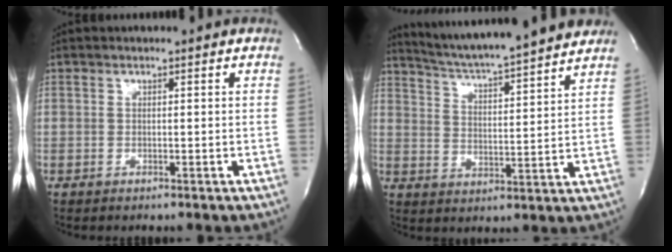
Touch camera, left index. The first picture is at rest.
{"total": 17.3, "force": [15.8, 0.1, 7.1], "torque": [-0.120, -0.003, 0.228]}